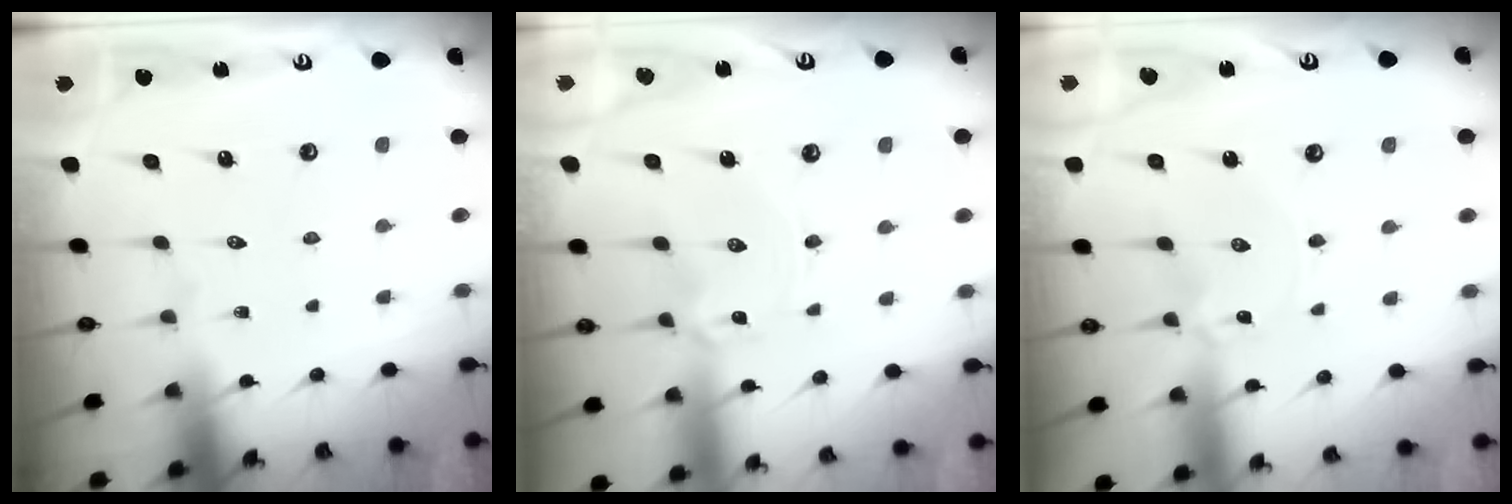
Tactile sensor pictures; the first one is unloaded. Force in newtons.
{"total": 1.2, "press": 1.2, "slide": 0.2}
{"total": 0.0}